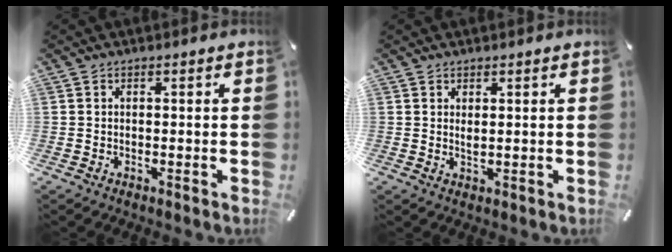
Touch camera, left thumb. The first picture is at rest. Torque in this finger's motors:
{"motor_torque": [0.36, 0.51, 0.12, -0.21, 0.07]}